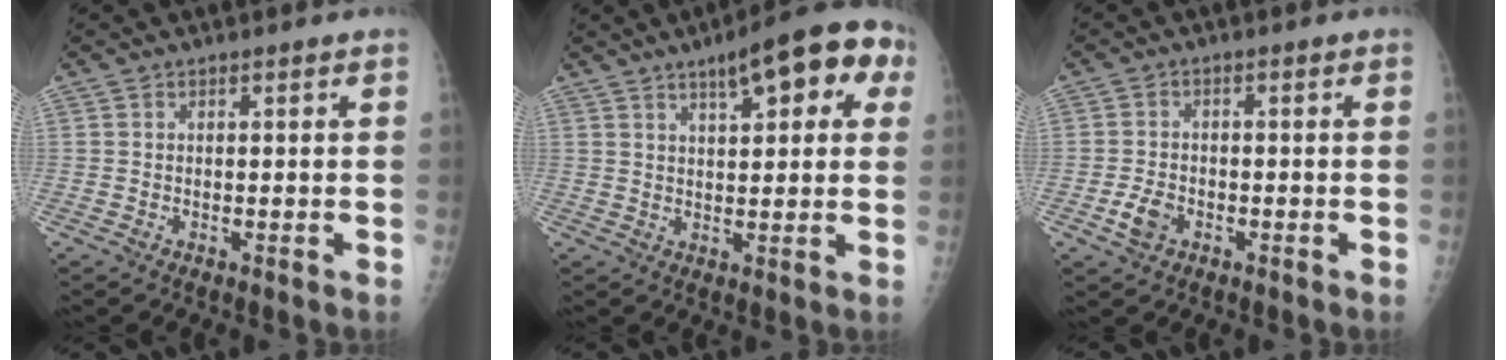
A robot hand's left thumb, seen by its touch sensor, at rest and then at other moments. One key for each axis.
{"total": 12.8, "fx": 5.8, "fy": 4.5, "fz": 10.4, "tx": -0.105, "ty": 0.008, "tz": 0.071}
{"total": 3.8, "fx": -1.7, "fy": 2.6, "fz": 2.1, "tx": -0.039, "ty": 0.007, "tz": -0.032}